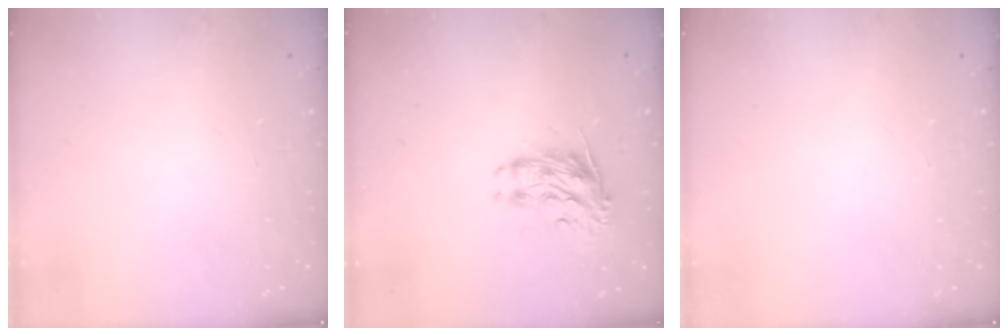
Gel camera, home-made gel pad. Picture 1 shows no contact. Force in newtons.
{"total": 8.9, "press": 8.9, "slide": 0.3}
{"total": 0.0}